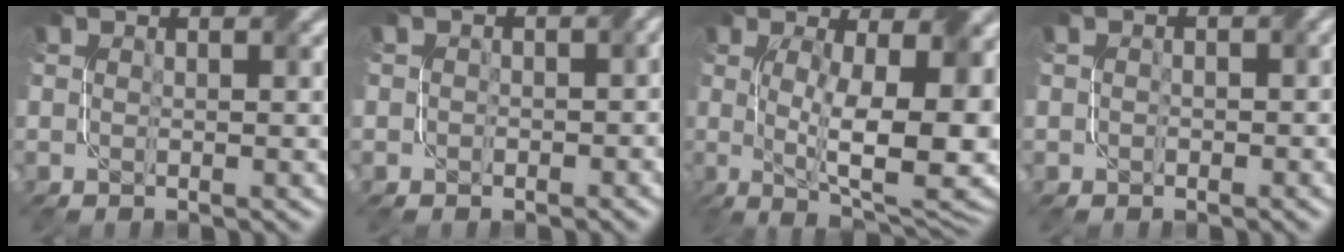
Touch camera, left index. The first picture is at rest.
{"total": 2.7, "force": [-0.3, 2.2, 1.5], "torque": [0.000, 0.002, -0.006]}
{"total": 12.9, "force": [0.0, 4.6, 12.1], "torque": [-0.173, -0.008, 0.005]}
{"total": 1.3, "force": [0.0, 1.0, 0.8], "torque": [-0.008, -0.001, -0.004]}